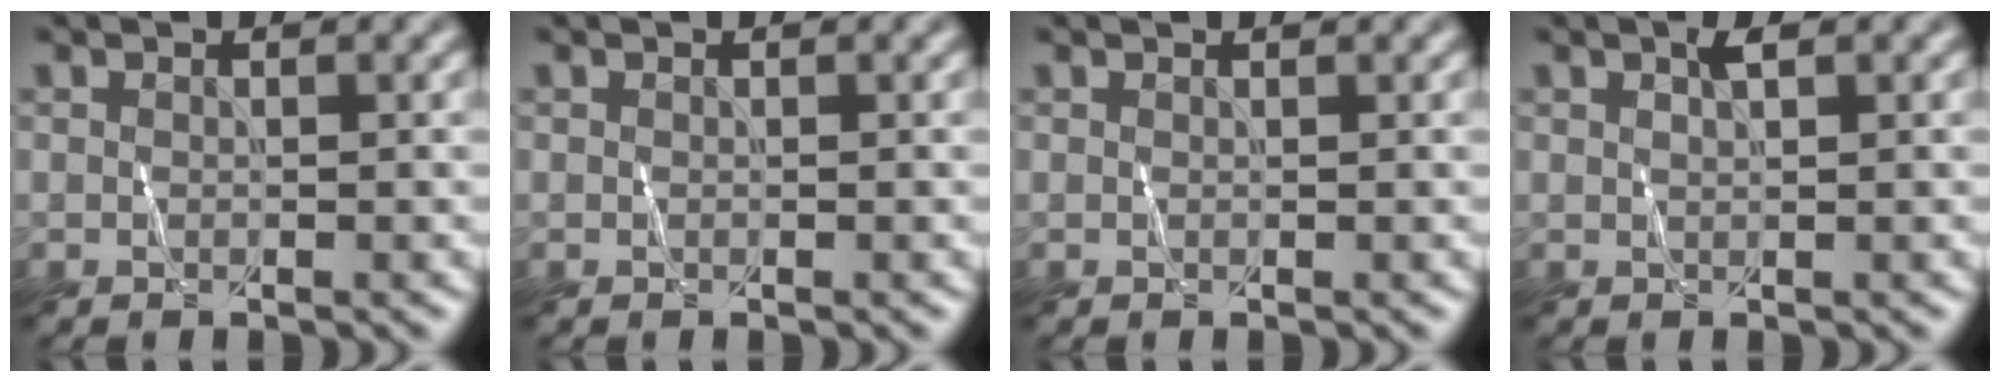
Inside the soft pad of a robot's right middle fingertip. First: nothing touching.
{"total": 0.0}
{"total": 1.2, "force": [1.2, 0.2, 0.3], "torque": [-0.005, -0.001, 0.009]}
{"total": 0.6, "force": [0.2, -0.1, 0.6], "torque": [-0.013, 0.006, 0.008]}